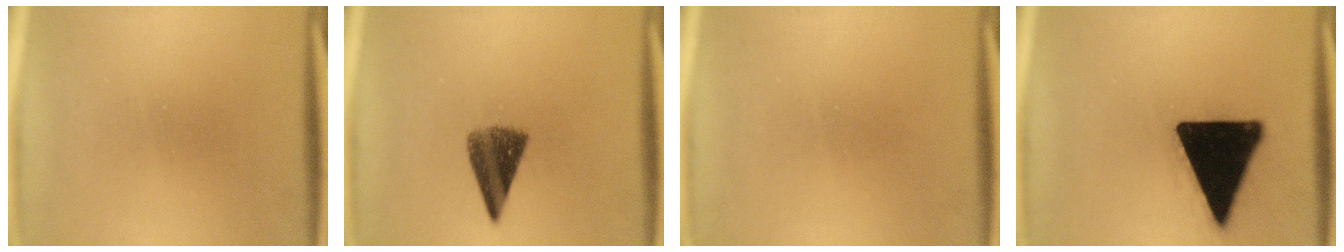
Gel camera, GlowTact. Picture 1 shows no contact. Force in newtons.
{"total": 6.9}
{"total": 1.7}
{"total": 20.3}